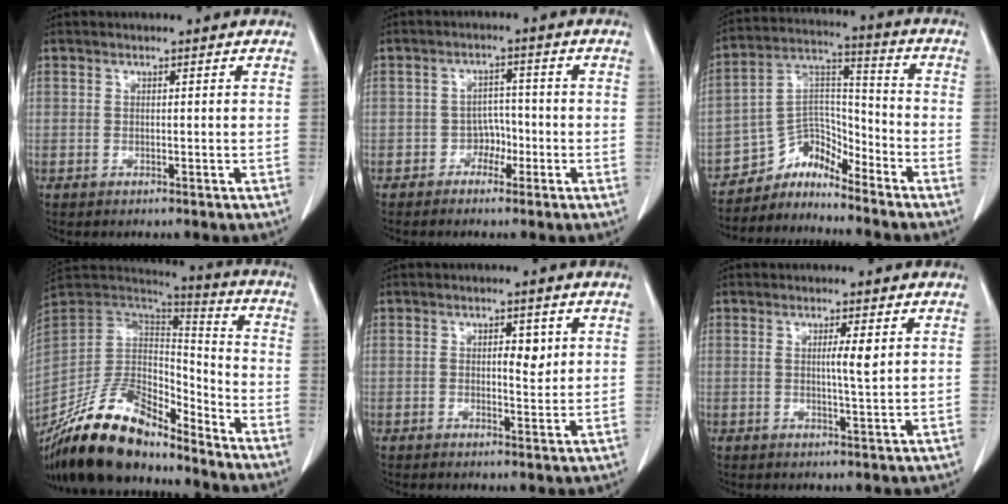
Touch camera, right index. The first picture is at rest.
{"total": 2.9, "force": [-1.5, 2.2, 1.1], "torque": [-0.006, 0.012, -0.028]}
{"total": 7.1, "force": [-7.0, 1.6, -0.1], "torque": [0.008, 0.059, -0.131]}
{"total": 21.1, "force": [-17.1, 7.3, 9.8], "torque": [-0.204, 0.010, -0.313]}
{"total": 3.1, "force": [0.7, 1.2, 2.8], "torque": [-0.041, -0.002, 0.009]}
{"total": 3.0, "force": [0.7, -0.1, 2.9], "torque": [-0.049, -0.004, 0.009]}